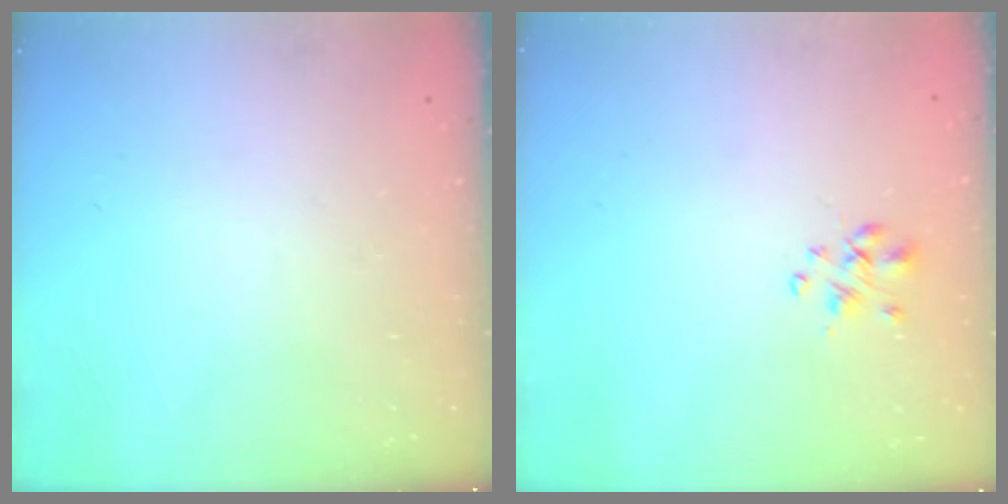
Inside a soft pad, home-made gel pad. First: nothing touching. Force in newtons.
{"total": 2.5, "press": 2.4, "slide": 0.5}